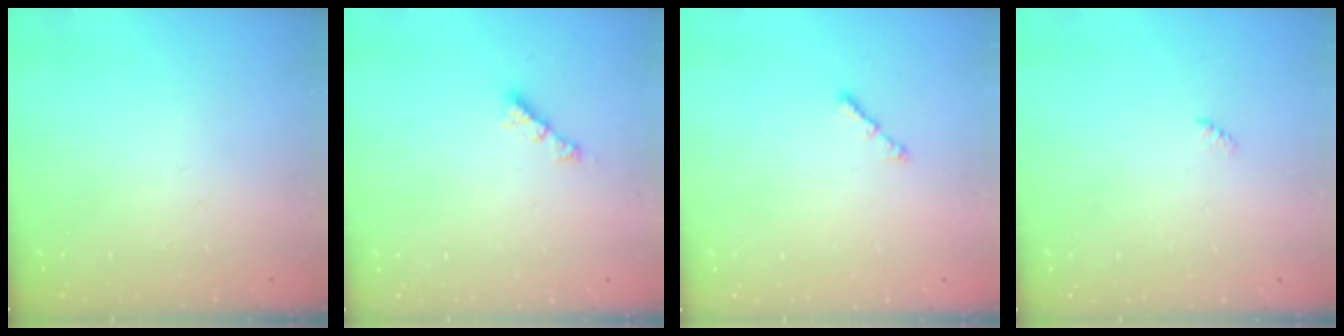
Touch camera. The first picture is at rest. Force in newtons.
{"total": 2.4, "press": 2.4, "slide": 0.3}
{"total": 1.6, "press": 1.5, "slide": 0.5}
{"total": 2.3, "press": 2.2, "slide": 0.5}